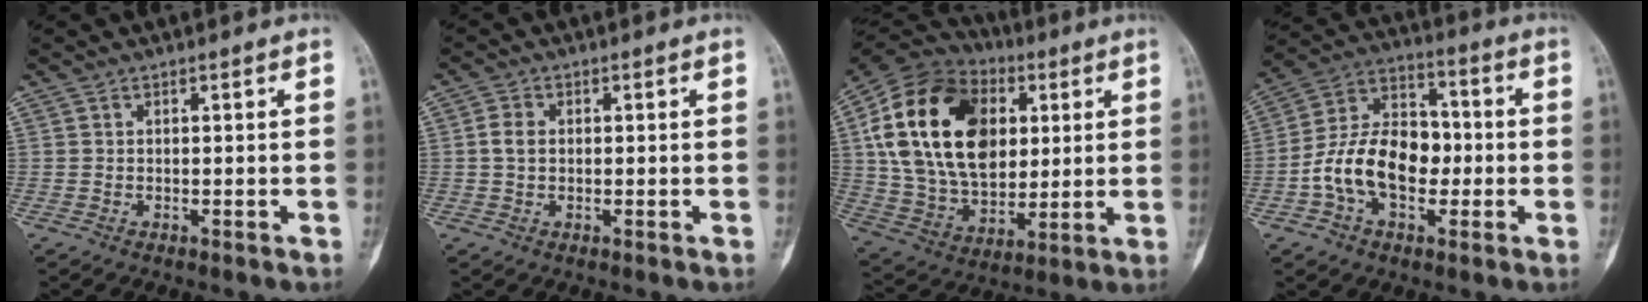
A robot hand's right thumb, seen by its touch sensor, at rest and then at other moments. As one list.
[{"total": 2.7, "force": [0.1, 2.0, 1.8], "torque": [-0.034, 0.005, -0.002]}, {"total": 27.9, "force": [6.0, 18.5, 20.0], "torque": [-0.365, 0.001, 0.109]}, {"total": 15.6, "force": [-2.7, 10.3, 11.4], "torque": [-0.185, 0.043, -0.053]}]